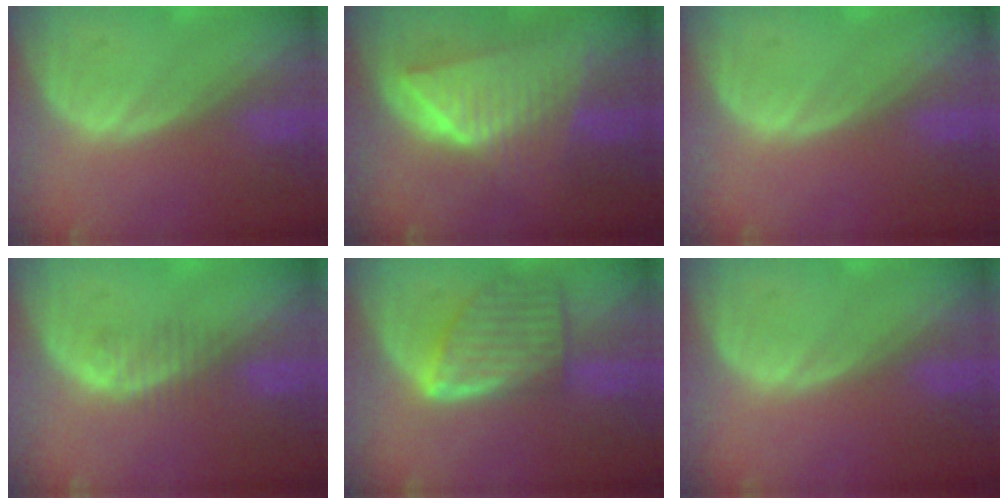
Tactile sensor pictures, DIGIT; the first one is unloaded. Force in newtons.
{"total": 8.4, "press": 7.6, "slide": 3.7}
{"total": 0.0}
{"total": 2.2, "press": 2.0, "slide": 0.9}
{"total": 8.0, "press": 7.1, "slide": 3.6}
{"total": 0.0}